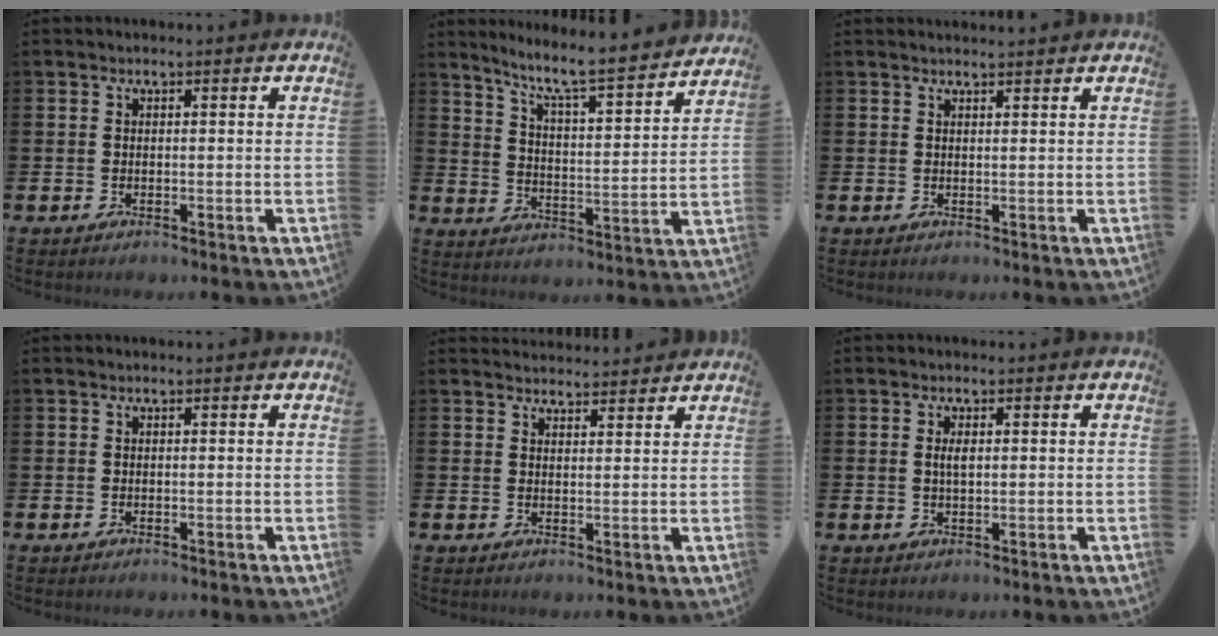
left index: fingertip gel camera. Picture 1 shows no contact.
{"total": 7.7, "force": [7.0, 0.3, 3.1], "torque": [-0.083, -0.057, 0.113]}
{"total": 1.1, "force": [1.1, -0.1, 0.0], "torque": [0.007, -0.006, 0.018]}
{"total": 0.0}
{"total": 2.8, "force": [2.7, 0.5, -0.2], "torque": [0.005, -0.018, 0.048]}
{"total": 1.7, "force": [0.5, 0.6, 1.6], "torque": [-0.026, 0.001, 0.005]}